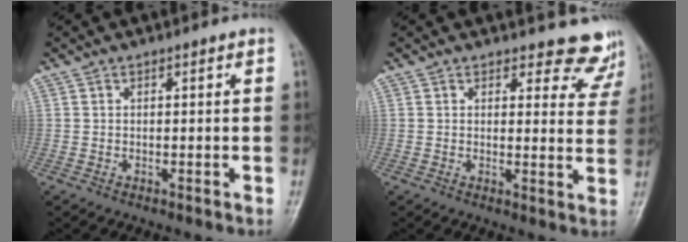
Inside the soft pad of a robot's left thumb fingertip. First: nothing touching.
{"total": 7.9, "force": [7.4, 2.8, 0.0], "torque": [0.048, -0.054, 0.057]}